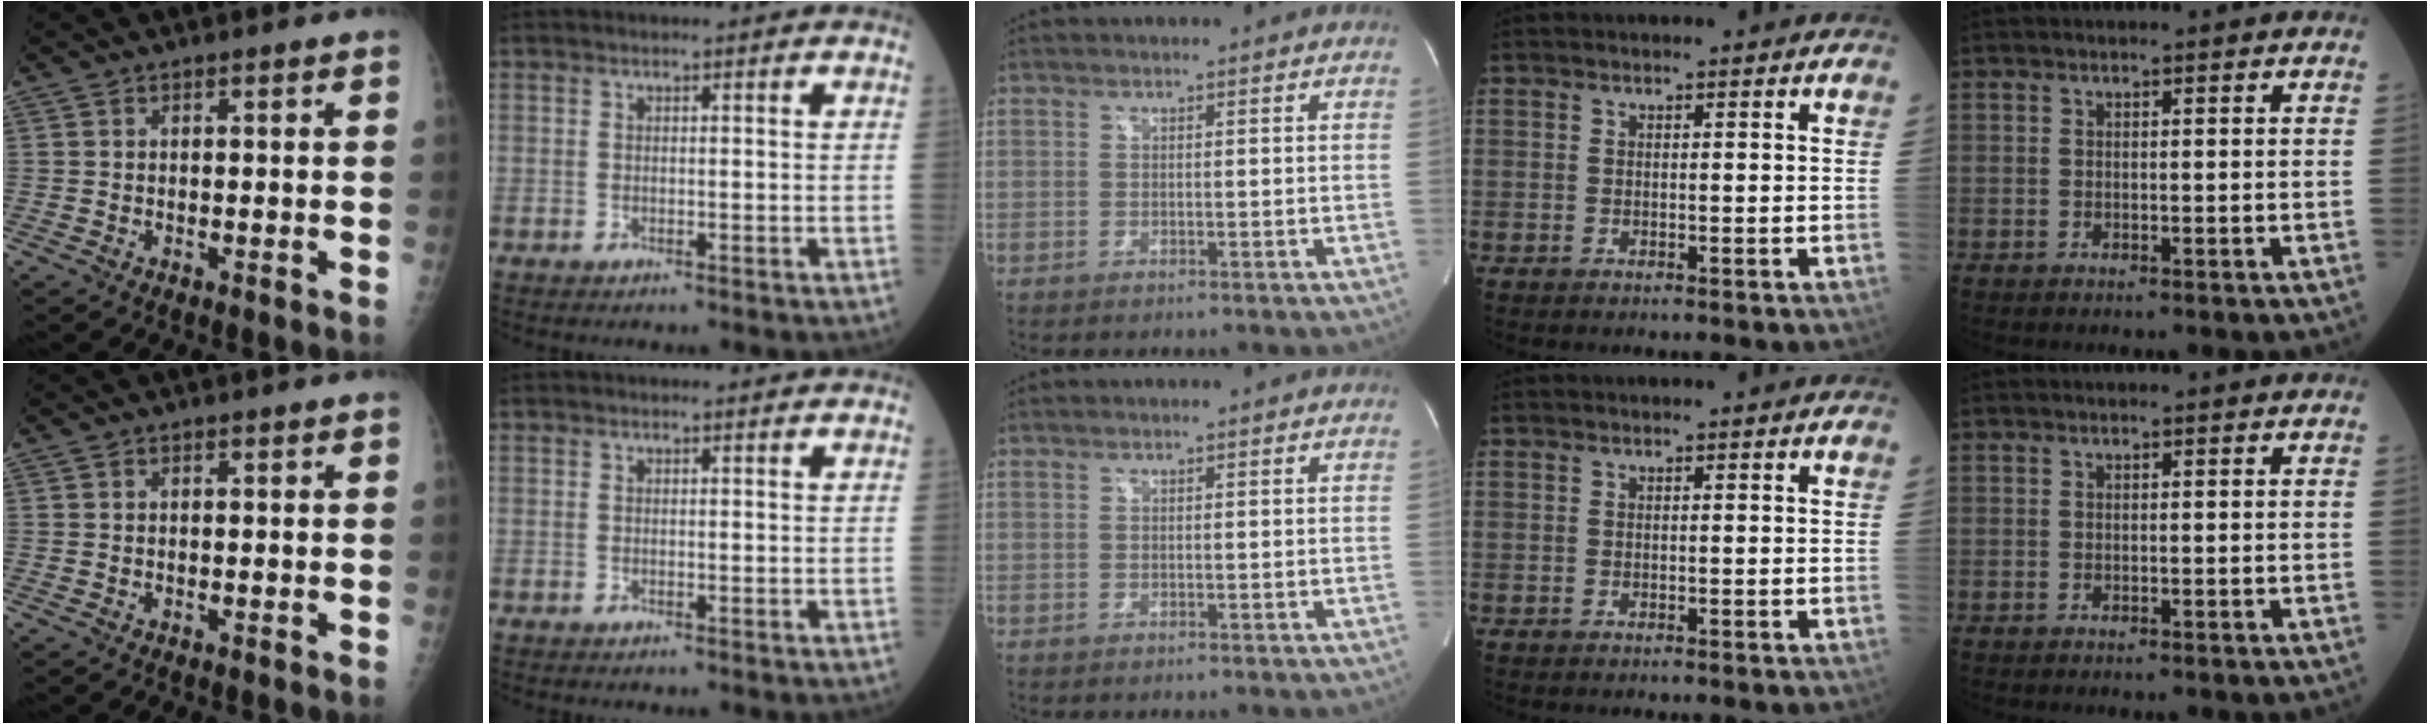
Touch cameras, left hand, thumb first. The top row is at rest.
{}